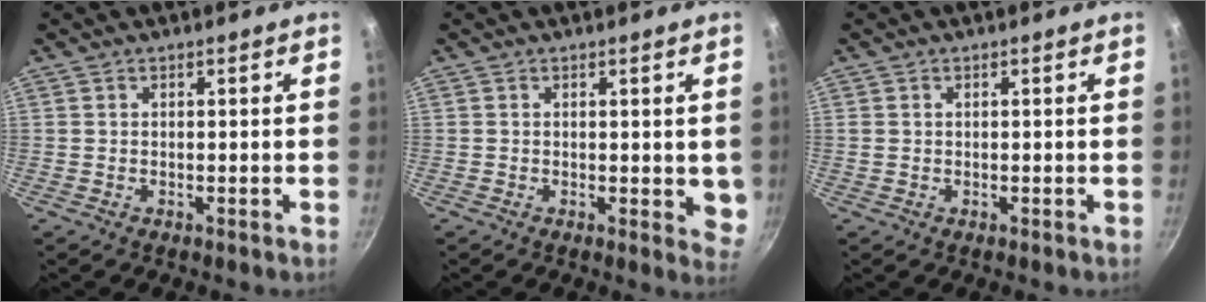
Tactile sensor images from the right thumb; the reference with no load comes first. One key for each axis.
{"total": 3.8, "fx": 0.4, "fy": 1.9, "fz": 3.3, "tx": -0.029, "ty": -0.008, "tz": 0.006}
{"total": 0.6, "fx": 0.2, "fy": 0.5, "fz": 0.3, "tx": -0.005, "ty": 0.002, "tz": 0.002}